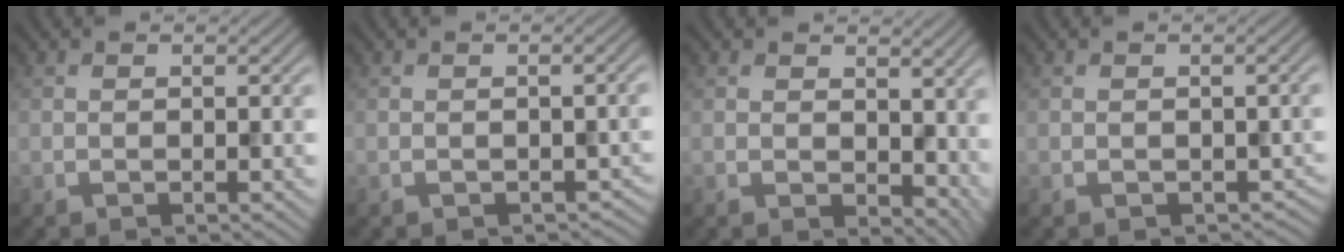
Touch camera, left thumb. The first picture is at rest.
{"total": 1.6, "force": [-0.9, 0.9, 0.9], "torque": [-0.013, -0.009, -0.009]}
{"total": 6.5, "force": [1.6, 4.6, 4.3], "torque": [-0.079, -0.021, 0.038]}
{"total": 1.6, "force": [-0.6, 1.3, 0.8], "torque": [-0.018, -0.013, -0.007]}